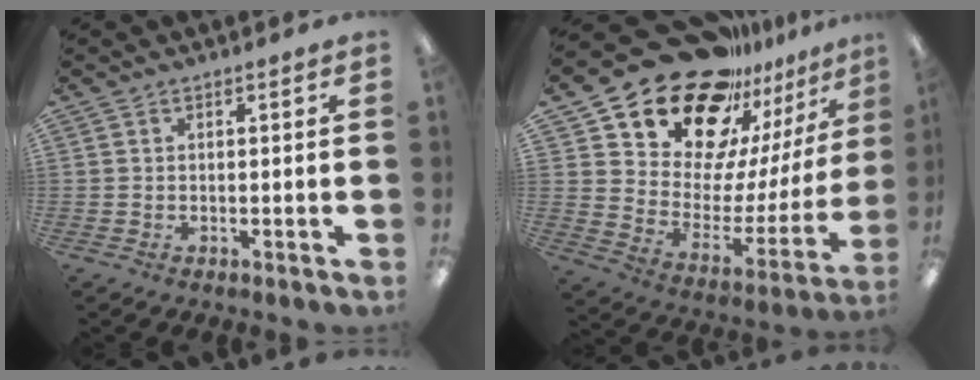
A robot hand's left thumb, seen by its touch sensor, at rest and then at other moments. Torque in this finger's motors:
{"motor_torque": [2.36, 2.36, 1.38, -1.39, 0.24]}